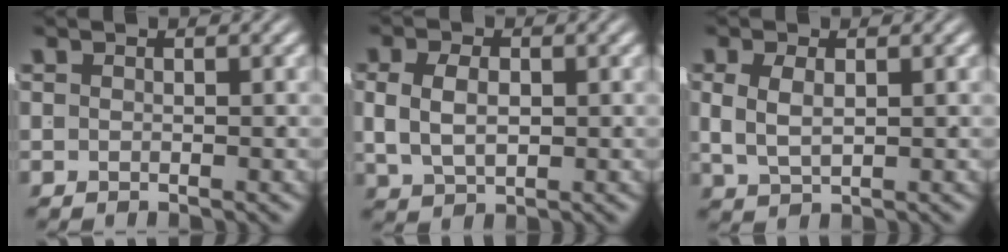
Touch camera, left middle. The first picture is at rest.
{"total": 4.1, "force": [0.3, 2.9, 2.9], "torque": [-0.051, -0.002, 0.013]}
{"total": 3.2, "force": [0.5, 2.1, 2.3], "torque": [-0.047, -0.005, 0.017]}